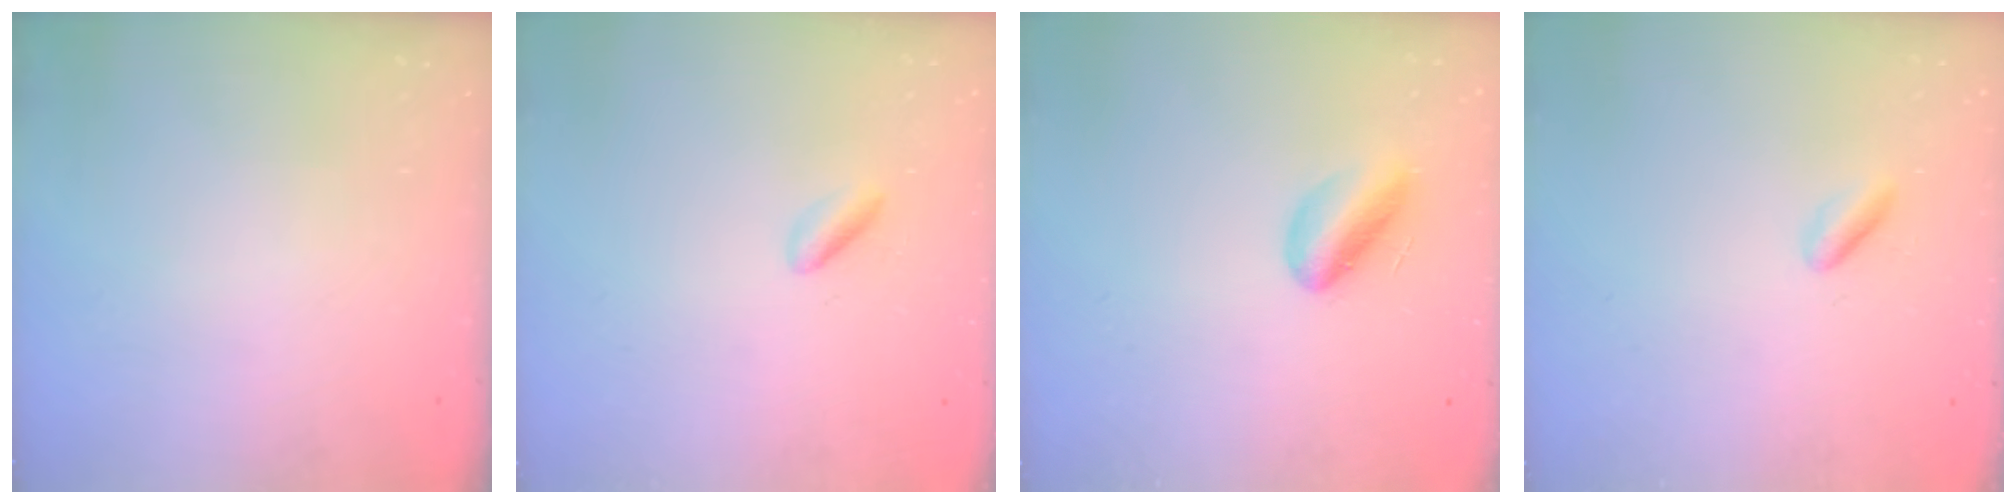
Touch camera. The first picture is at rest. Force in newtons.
{"total": 1.5, "press": 1.3, "slide": 0.7}
{"total": 6.4, "press": 6.2, "slide": 1.4}
{"total": 1.1, "press": 0.9, "slide": 0.7}